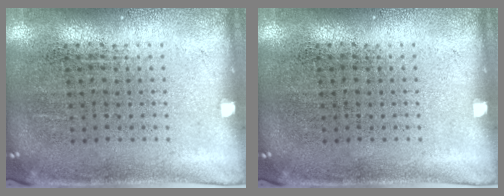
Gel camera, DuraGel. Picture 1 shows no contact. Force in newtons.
{"total": 0.0}